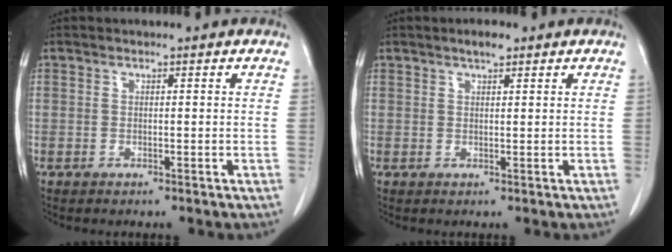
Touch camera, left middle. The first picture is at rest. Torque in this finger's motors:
{"motor_torque": [0.11, -0.02, -0.01, 0.00]}